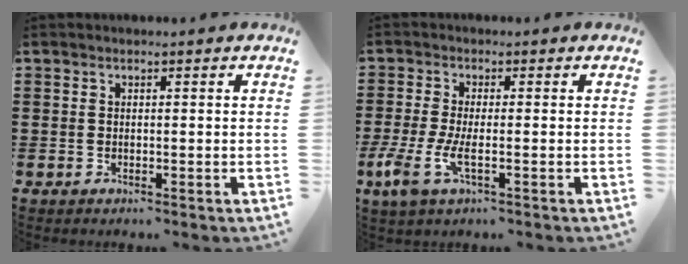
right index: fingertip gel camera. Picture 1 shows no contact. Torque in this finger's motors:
{"motor_torque": [1.09, 1.05, 0.64, 0.12]}